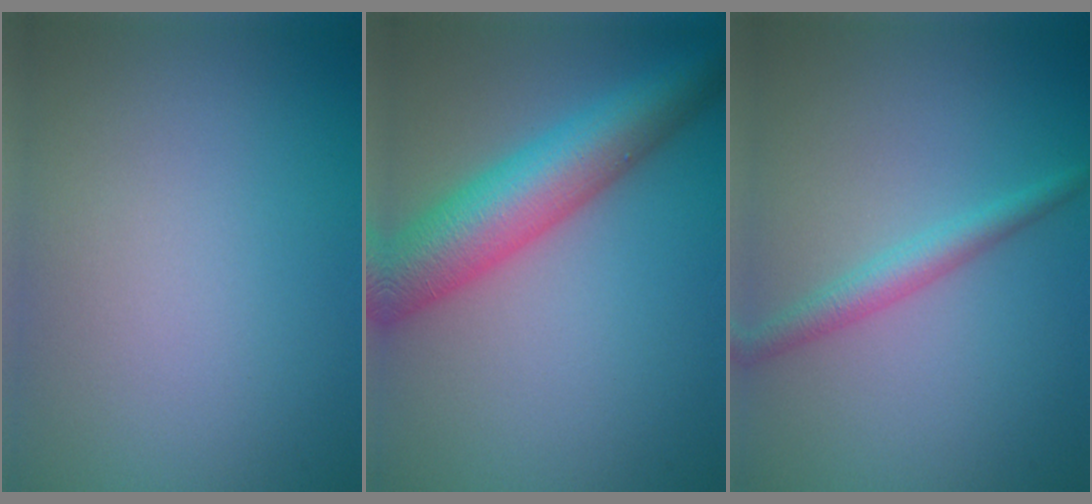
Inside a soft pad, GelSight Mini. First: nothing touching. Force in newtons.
{"total": 8.5, "press": 8.5, "slide": 0.2}
{"total": 2.3, "press": 2.3, "slide": 0.0}